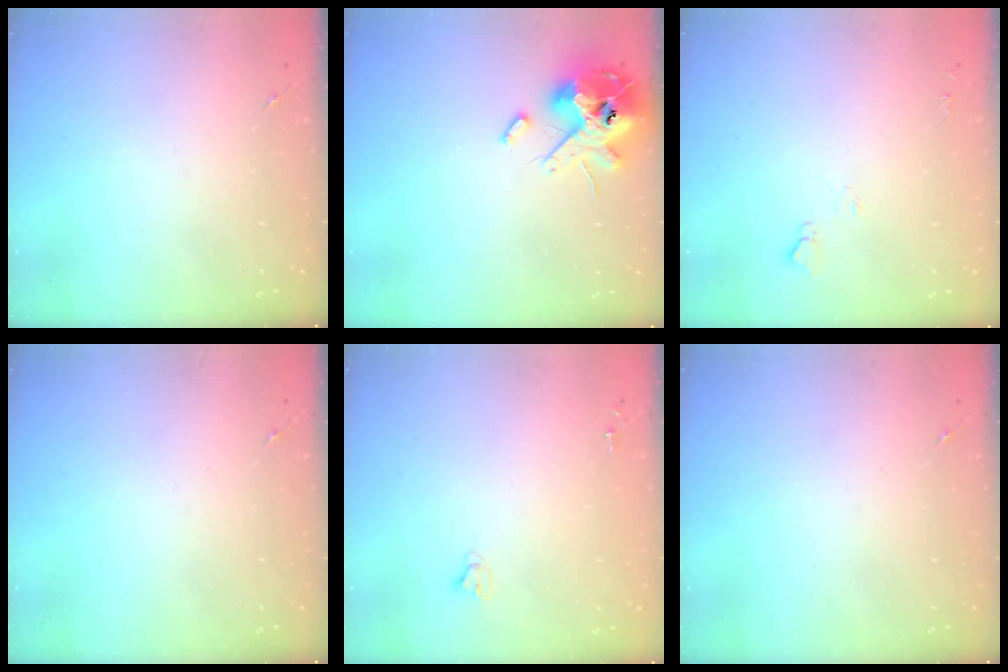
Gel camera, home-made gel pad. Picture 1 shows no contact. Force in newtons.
{"total": 14.3, "press": 14.0, "slide": 2.5}
{"total": 4.9, "press": 4.9, "slide": 0.6}
{"total": 0.0}
{"total": 2.4, "press": 2.4, "slide": 0.2}
{"total": 0.0}